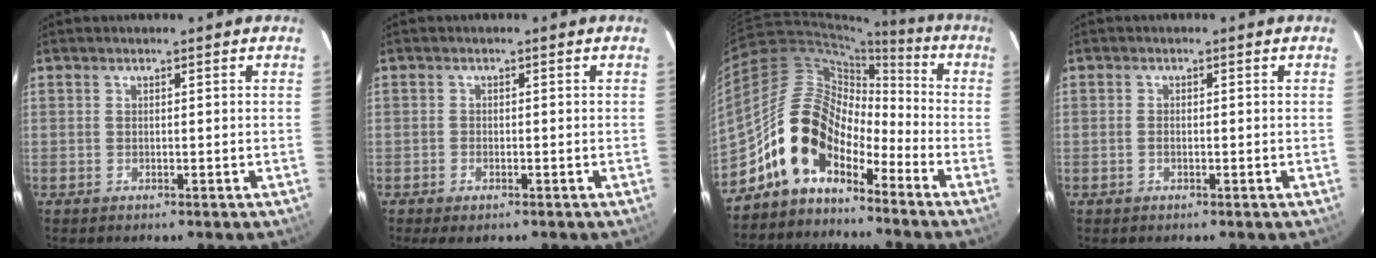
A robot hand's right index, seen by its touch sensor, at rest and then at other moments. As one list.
[{"total": 2.3, "force": [-1.6, 1.0, 1.3], "torque": [-0.033, -0.006, -0.030]}, {"total": 12.1, "force": [-8.3, 6.7, 5.6], "torque": [-0.097, 0.031, -0.158]}, {"total": 0.9, "force": [-0.3, 0.6, 0.7], "torque": [-0.016, 0.001, -0.007]}]